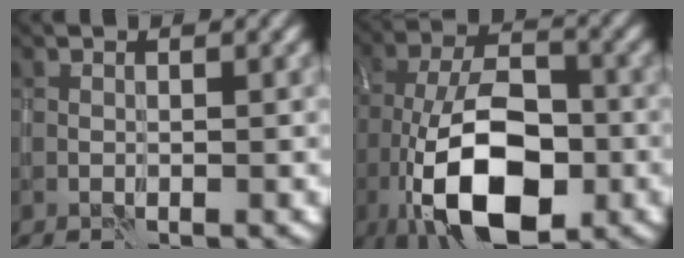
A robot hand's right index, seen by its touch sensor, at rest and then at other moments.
{"total": 12.8, "force": [-5.1, 6.1, 10.0], "torque": [-0.182, -0.008, -0.097]}